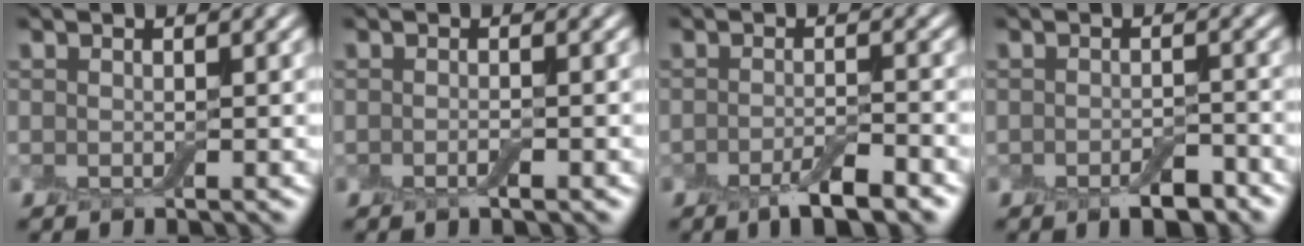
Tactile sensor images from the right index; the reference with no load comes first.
{"total": 0.9, "force": [-0.4, 0.1, 0.8], "torque": [-0.012, -0.003, -0.007]}
{"total": 3.6, "force": [-2.3, 0.9, 2.7], "torque": [-0.051, -0.003, -0.042]}
{"total": 2.9, "force": [-1.7, 1.2, 2.0], "torque": [-0.028, -0.001, -0.025]}